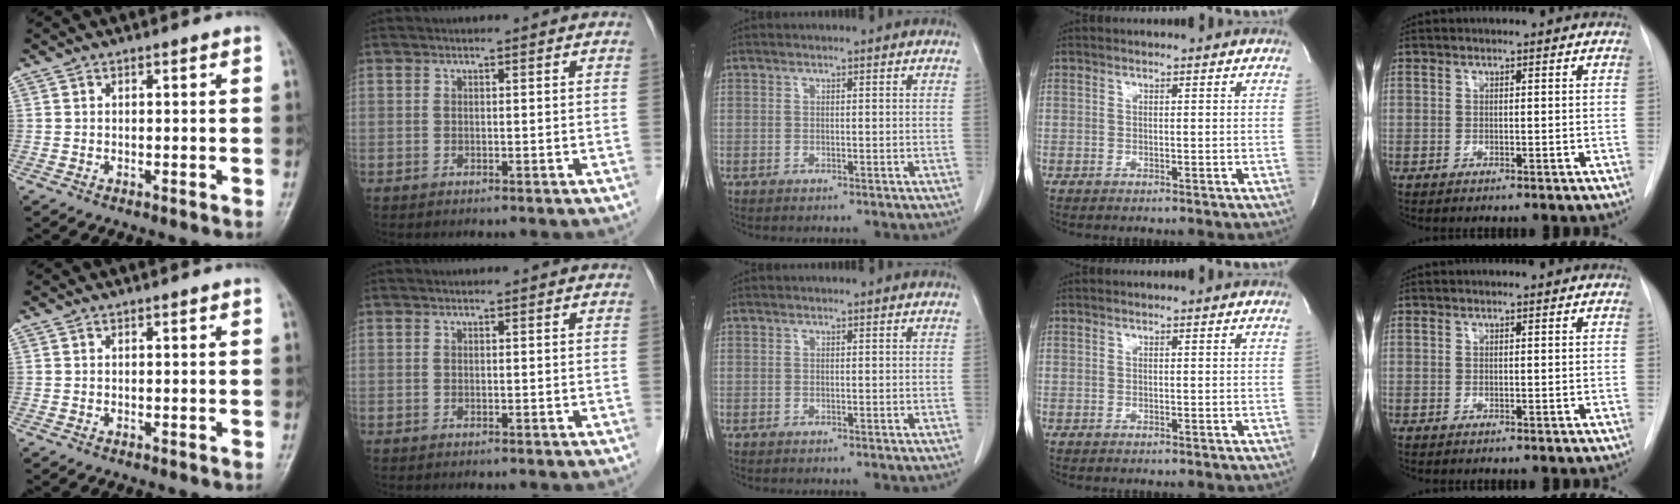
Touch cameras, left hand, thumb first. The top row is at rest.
{}